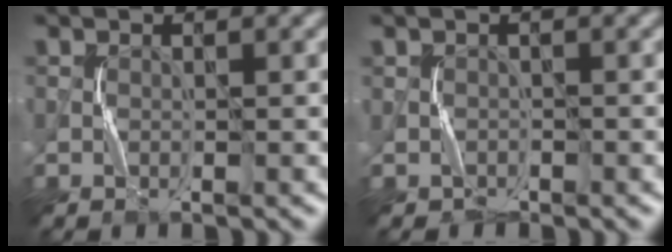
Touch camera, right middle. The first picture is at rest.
{"total": 1.0, "force": [-0.1, 1.0, 0.0], "torque": [0.003, -0.002, 0.001]}